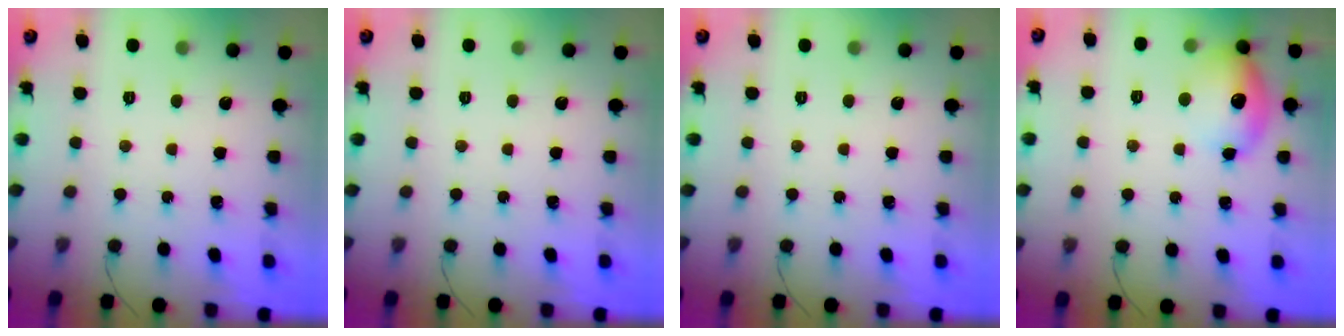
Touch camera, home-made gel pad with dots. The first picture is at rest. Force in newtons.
{"total": 0.0}
{"total": 0.0}
{"total": 13.6, "press": 13.6, "slide": 1.2}